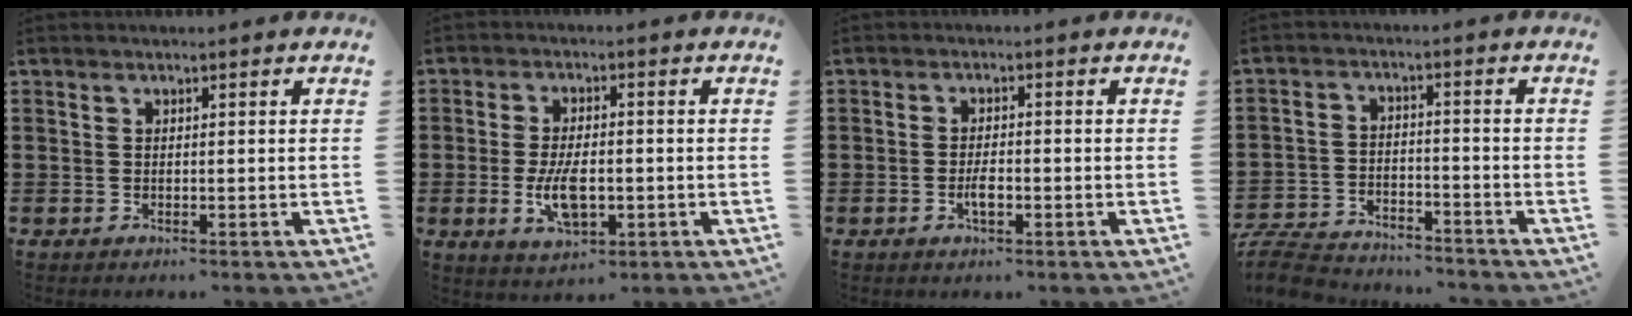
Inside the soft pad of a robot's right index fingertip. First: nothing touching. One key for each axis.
{"total": 6.7, "fx": -1.5, "fy": 3.1, "fz": 5.8, "tx": -0.119, "ty": -0.009, "tz": -0.032}
{"total": 2.7, "fx": -1.0, "fy": 0.7, "fz": 2.4, "tx": -0.052, "ty": -0.006, "tz": -0.019}
{"total": 6.6, "fx": -6.4, "fy": 1.3, "fz": 1.0, "tx": -0.035, "ty": 0.008, "tz": -0.131}